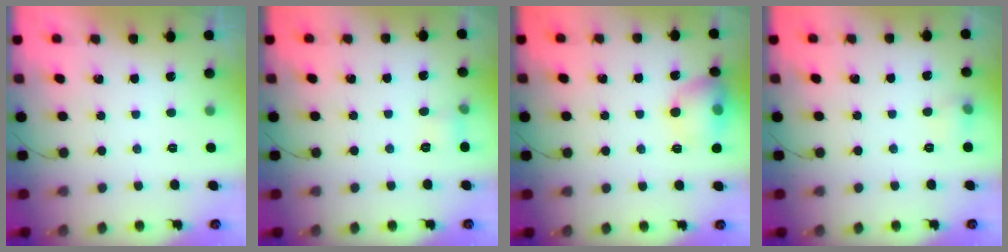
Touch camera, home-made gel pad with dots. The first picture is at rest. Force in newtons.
{"total": 5.1, "press": 4.8, "slide": 1.7}
{"total": 11.7, "press": 11.5, "slide": 1.9}
{"total": 5.2, "press": 5.1, "slide": 1.1}